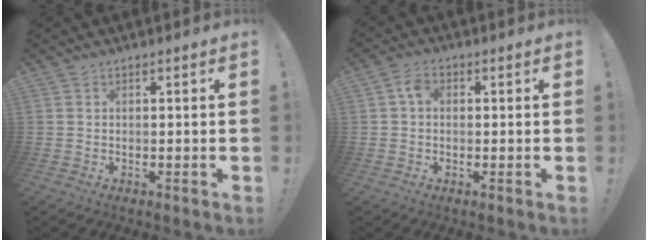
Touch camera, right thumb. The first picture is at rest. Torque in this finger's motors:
{"motor_torque": [-0.10, 0.10, 0.13, -0.11, 0.00]}